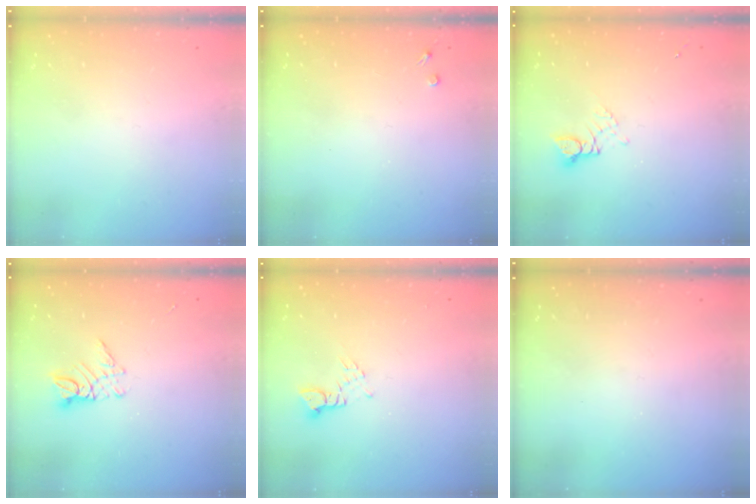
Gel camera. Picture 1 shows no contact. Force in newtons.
{"total": 2.7, "press": 2.7, "slide": 0.4}
{"total": 2.8, "press": 2.8, "slide": 0.3}
{"total": 7.2, "press": 7.2, "slide": 0.6}
{"total": 2.8, "press": 2.8, "slide": 0.3}
{"total": 0.0}